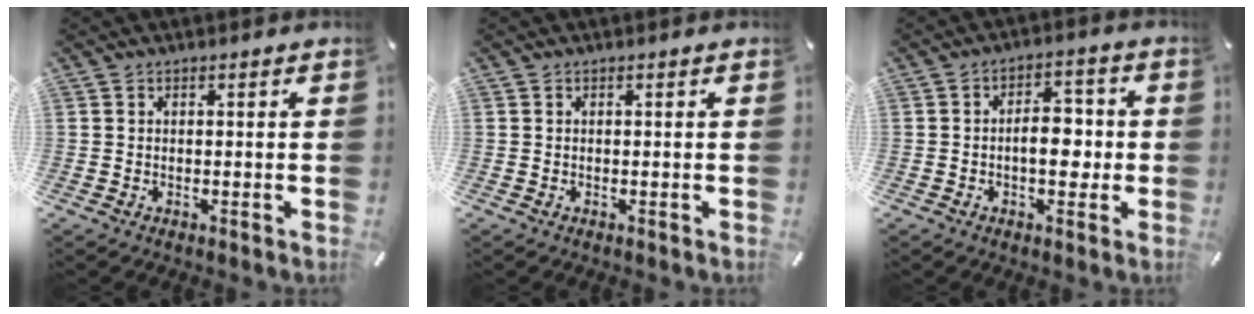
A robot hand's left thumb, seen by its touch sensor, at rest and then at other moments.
{"total": 0.0}
{"total": 8.0, "force": [-1.2, 4.8, 6.3], "torque": [-0.083, 0.008, -0.023]}